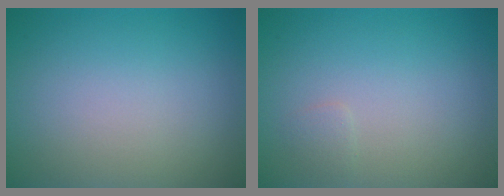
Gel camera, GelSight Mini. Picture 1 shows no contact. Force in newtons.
{"total": 0.6, "press": 0.6, "slide": 0.0}